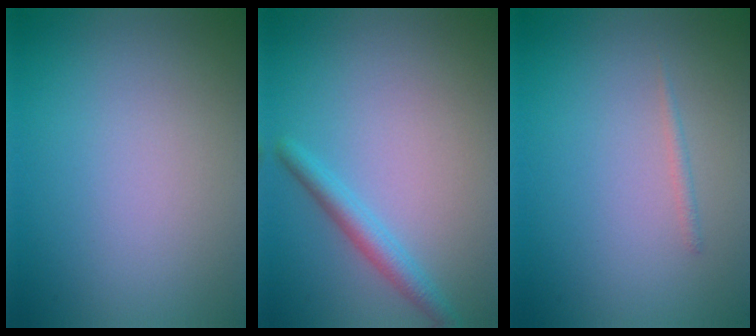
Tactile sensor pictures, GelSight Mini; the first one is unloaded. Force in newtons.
{"total": 2.3, "press": 2.3, "slide": 0.1}
{"total": 0.6, "press": 0.6, "slide": 0.1}